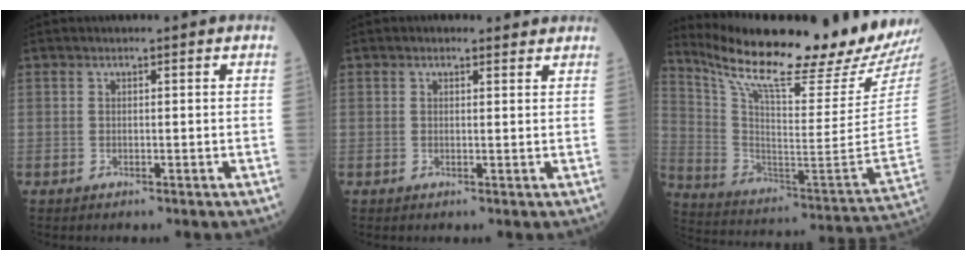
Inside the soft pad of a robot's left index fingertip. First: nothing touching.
{"total": 2.2, "force": [1.9, 0.8, 0.8], "torque": [-0.018, 0.010, 0.021]}
{"total": 27.0, "force": [23.4, 0.3, 13.5], "torque": [-0.240, -0.090, 0.349]}